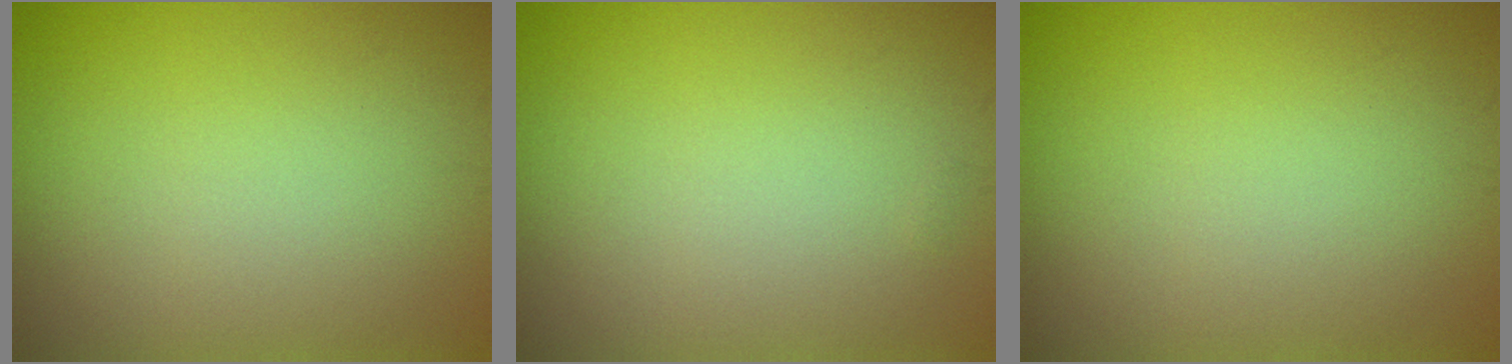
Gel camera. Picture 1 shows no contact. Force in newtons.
{"total": 0.0}
{"total": 0.0}